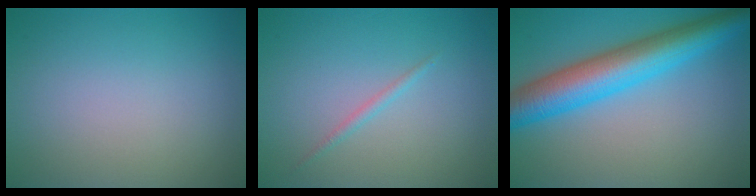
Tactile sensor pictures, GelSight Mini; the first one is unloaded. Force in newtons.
{"total": 0.8, "press": 0.8, "slide": 0.0}
{"total": 8.2, "press": 8.2, "slide": 0.1}